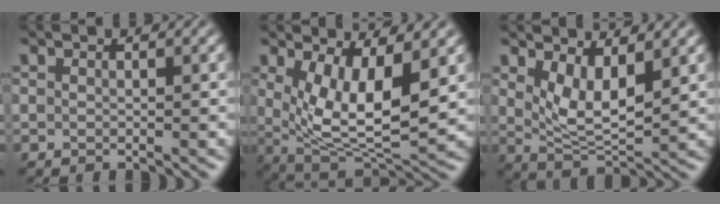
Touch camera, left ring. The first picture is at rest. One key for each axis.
{"total": 7.7, "fx": 1.5, "fy": 3.1, "fz": 6.9, "tx": -0.134, "ty": -0.021, "tz": 0.035}
{"total": 4.4, "fx": 1.8, "fy": 1.8, "fz": 3.6, "tx": -0.075, "ty": -0.016, "tz": 0.040}